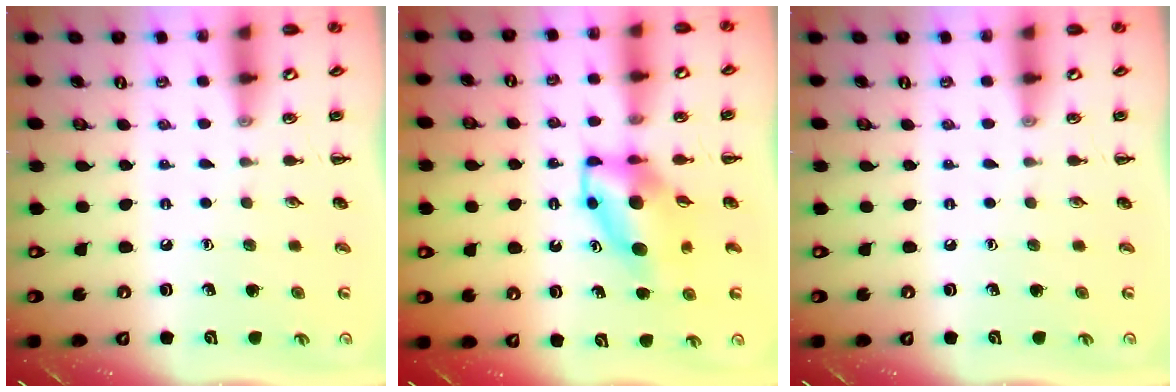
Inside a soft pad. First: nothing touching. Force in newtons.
{"total": 6.1, "press": 6.0, "slide": 1.4}
{"total": 0.0}